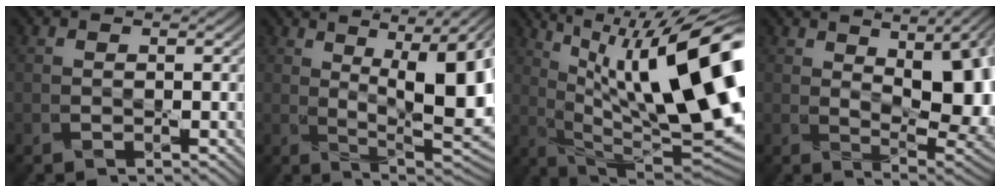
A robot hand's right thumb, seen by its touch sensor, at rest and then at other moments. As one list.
[{"total": 16.3, "force": [2.4, 6.3, 14.9], "torque": [-0.203, 0.020, 0.042]}, {"total": 20.7, "force": [6.1, 6.9, 18.5], "torque": [-0.265, 0.030, 0.099]}, {"total": 14.4, "force": [2.6, 5.9, 12.9], "torque": [-0.173, 0.005, 0.053]}]